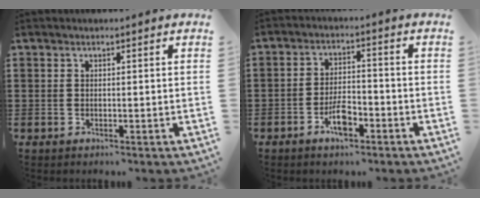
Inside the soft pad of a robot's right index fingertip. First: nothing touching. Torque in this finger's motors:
{"motor_torque": [1.07, 1.07, 0.46, 0.11]}